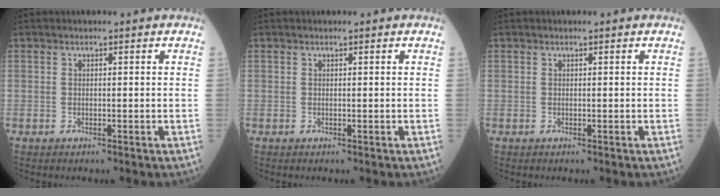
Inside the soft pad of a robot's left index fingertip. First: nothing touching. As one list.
[{"total": 0.0}, {"total": 0.0}]